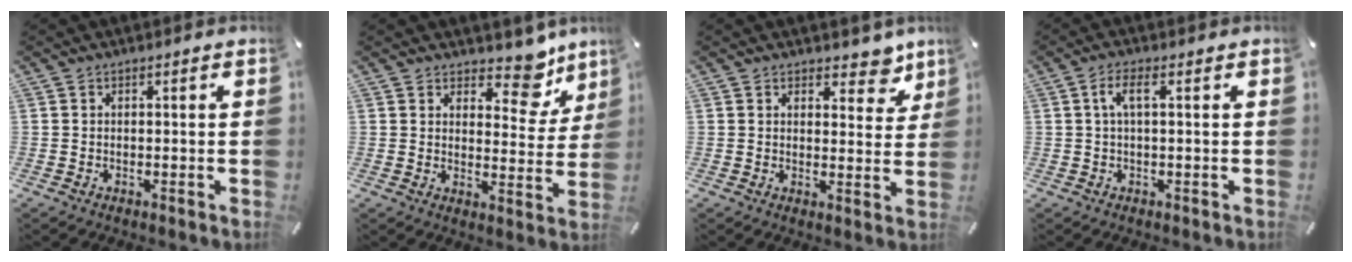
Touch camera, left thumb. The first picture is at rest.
{"total": 10.2, "force": [7.6, 5.1, 4.6], "torque": [-0.030, -0.068, 0.125]}
{"total": 6.8, "force": [5.0, 3.8, 2.6], "torque": [-0.003, -0.036, 0.080]}
{"total": 4.1, "force": [0.8, 1.2, 3.8], "torque": [-0.076, 0.007, 0.011]}